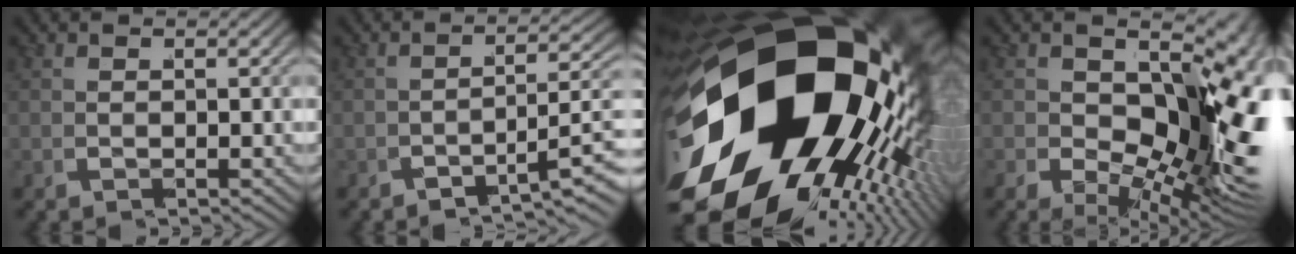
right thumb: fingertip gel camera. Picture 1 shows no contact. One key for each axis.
{"total": 4.8, "fx": -3.1, "fy": 1.5, "fz": 3.5, "tx": -0.049, "ty": -0.001, "tz": -0.051}
{"total": 40.7, "fx": -1.1, "fy": 24.9, "fz": 32.2, "tx": -0.485, "ty": -0.045, "tz": -0.004}
{"total": 13.3, "fx": -1.9, "fy": 7.8, "fz": 10.7, "tx": -0.194, "ty": -0.077, "tz": 0.010}